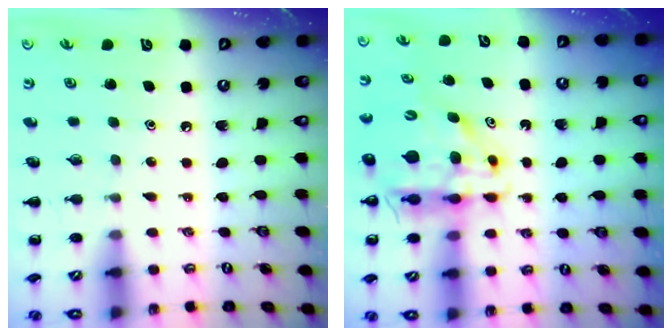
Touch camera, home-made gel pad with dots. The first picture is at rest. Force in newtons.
{"total": 11.7, "press": 11.2, "slide": 3.5}